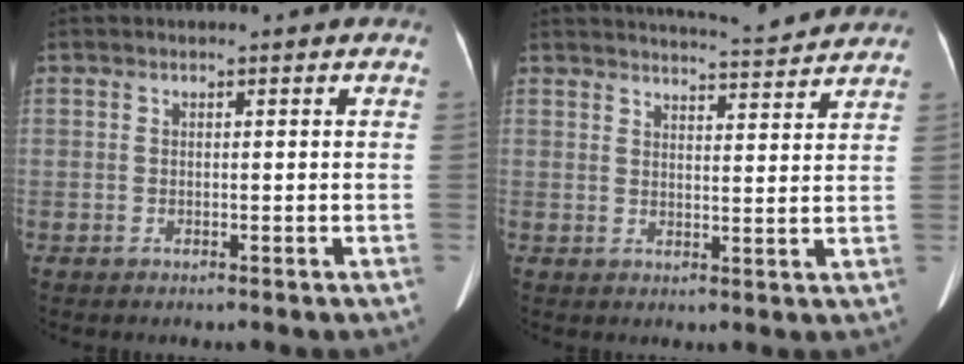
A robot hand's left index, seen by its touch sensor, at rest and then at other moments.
{"total": 8.2, "force": [8.0, -0.5, 1.8], "torque": [-0.039, 0.002, 0.104]}